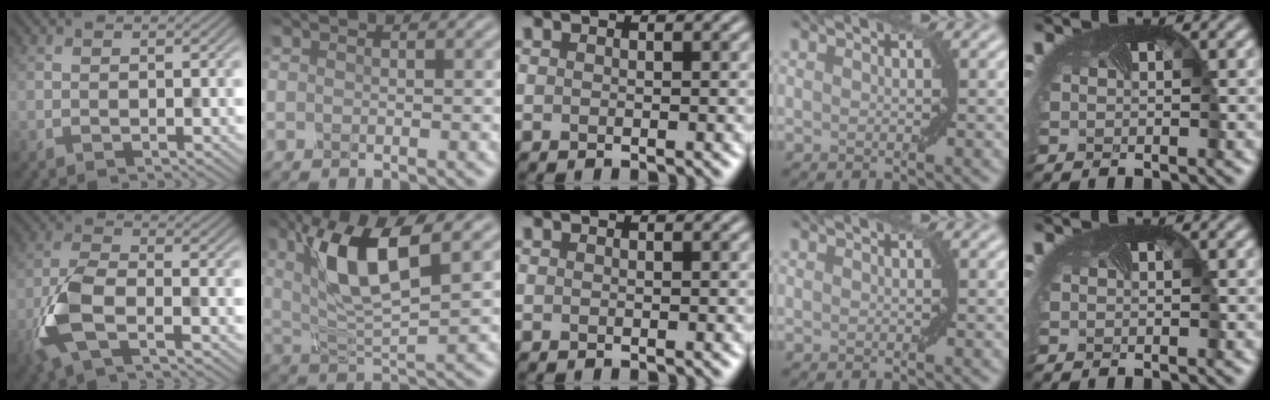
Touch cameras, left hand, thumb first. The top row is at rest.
{"thumb": {"total": 7.4, "force": [-2.8, 3.2, 6.1], "torque": [-0.152, -0.003, -0.070]}, "index": {"total": 8.6, "force": [3.2, 2.5, 7.6], "torque": [-0.144, -0.004, 0.059]}}